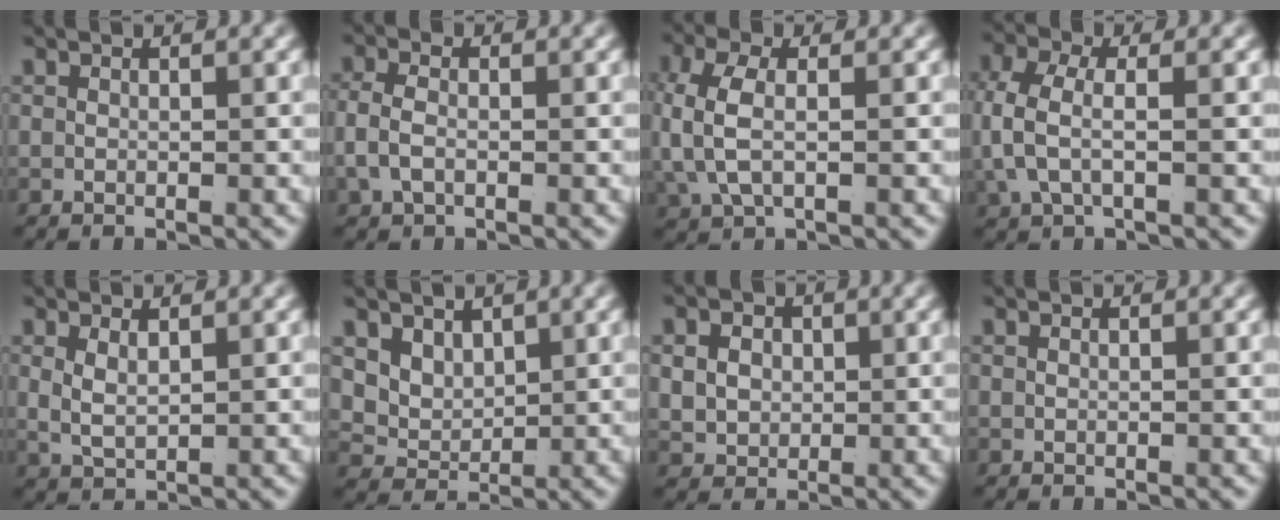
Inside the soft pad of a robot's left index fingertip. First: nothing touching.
{"total": 2.5, "force": [-0.5, 1.6, 1.9], "torque": [-0.058, -0.011, 0.000]}
{"total": 4.1, "force": [0.3, 2.4, 3.4], "torque": [-0.098, -0.015, 0.018]}
{"total": 4.6, "force": [0.1, 2.9, 3.5], "torque": [-0.093, -0.009, 0.009]}
{"total": 2.4, "force": [0.5, 1.6, 1.7], "torque": [-0.044, -0.013, 0.023]}
{"total": 5.9, "force": [1.3, 5.2, 2.3], "torque": [-0.083, -0.034, 0.034]}
{"total": 3.8, "force": [0.3, 3.3, 1.8], "torque": [-0.044, -0.016, 0.018]}
{"total": 0.0}